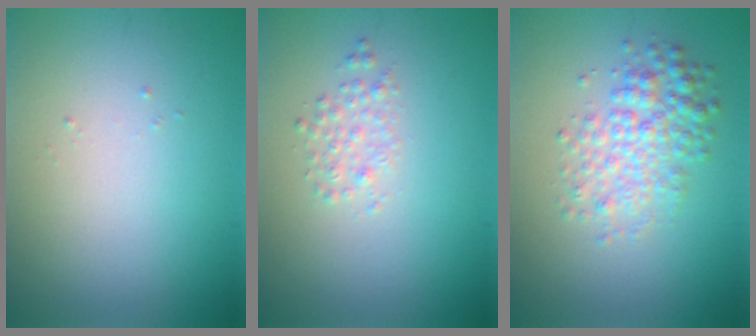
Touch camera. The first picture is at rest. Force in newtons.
{"total": 1.4, "press": 1.4, "slide": 0.0}
{"total": 3.7, "press": 3.7, "slide": 0.0}